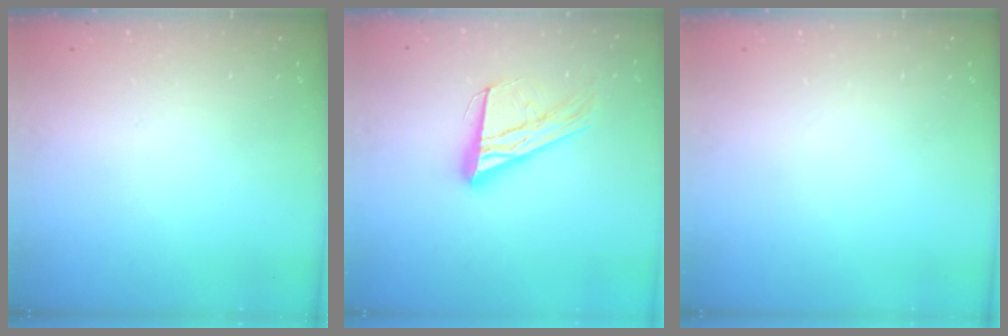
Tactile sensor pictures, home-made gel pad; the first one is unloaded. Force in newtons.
{"total": 16.7, "press": 16.6, "slide": 1.6}
{"total": 0.0}